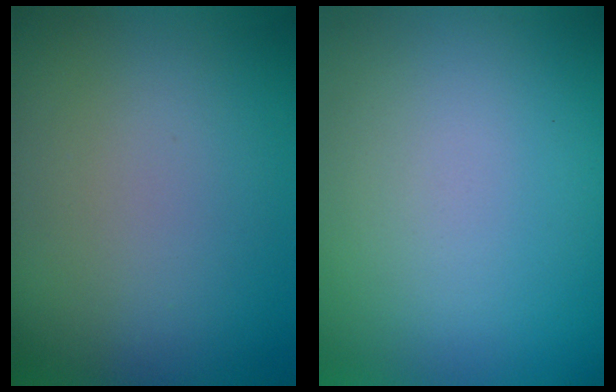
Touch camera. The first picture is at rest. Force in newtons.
{"total": 0.0}